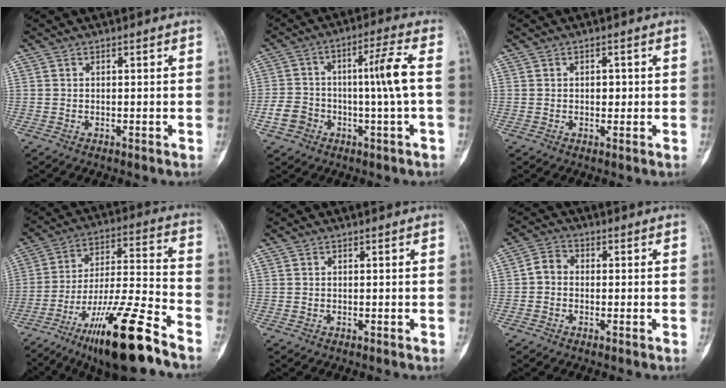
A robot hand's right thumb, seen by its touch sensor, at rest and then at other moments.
{"total": 10.3, "force": [-1.6, 2.9, 9.8], "torque": [-0.192, 0.044, -0.021]}
{"total": 1.7, "force": [0.2, 1.3, 1.2], "torque": [-0.009, 0.002, 0.002]}
{"total": 21.0, "force": [-13.5, 3.3, 15.7], "torque": [-0.290, 0.059, -0.230]}
{"total": 0.0}
{"total": 3.3, "force": [-0.5, 2.7, 1.9], "torque": [-0.024, 0.011, -0.022]}